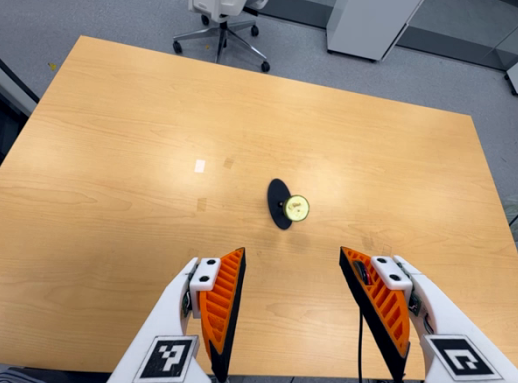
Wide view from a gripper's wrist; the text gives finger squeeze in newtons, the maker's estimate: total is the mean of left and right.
{"total": 0.0}